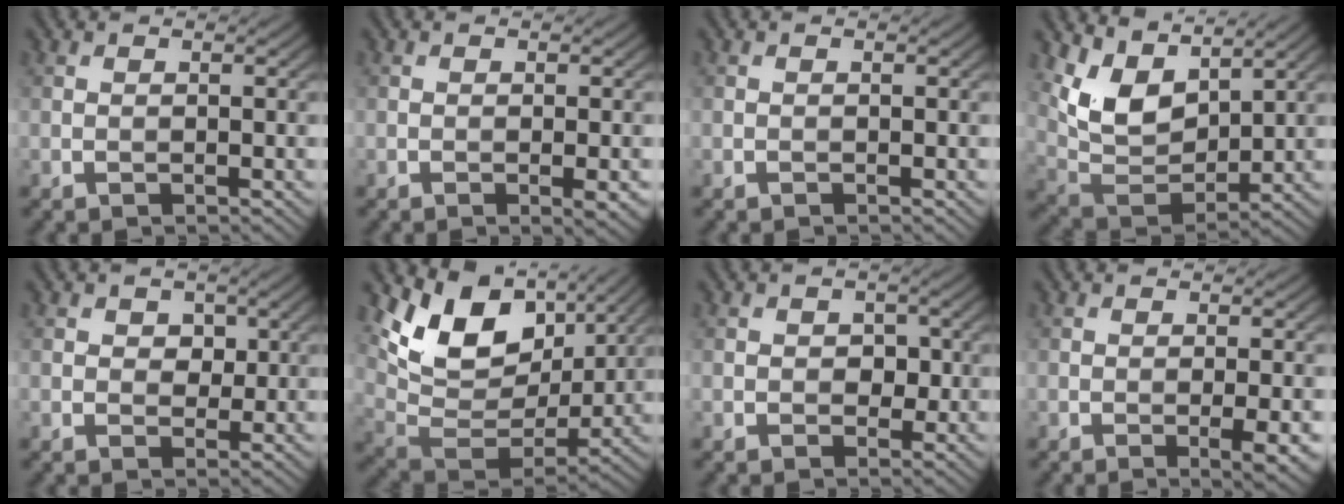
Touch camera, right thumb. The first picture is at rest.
{"total": 1.8, "force": [-0.5, 0.3, 1.7], "torque": [-0.029, -0.003, -0.007]}
{"total": 0.0}
{"total": 8.9, "force": [5.4, 4.5, 5.4], "torque": [-0.126, -0.007, 0.106]}
{"total": 2.4, "force": [0.8, 1.8, 1.2], "torque": [-0.024, -0.004, 0.008]}
{"total": 12.7, "force": [6.5, 7.7, 7.7], "torque": [-0.160, -0.001, 0.128]}
{"total": 1.9, "force": [0.0, 1.6, 1.1], "torque": [-0.019, -0.005, -0.004]}
{"total": 3.4, "force": [-0.9, 0.6, 3.2], "torque": [-0.053, -0.001, -0.013]}